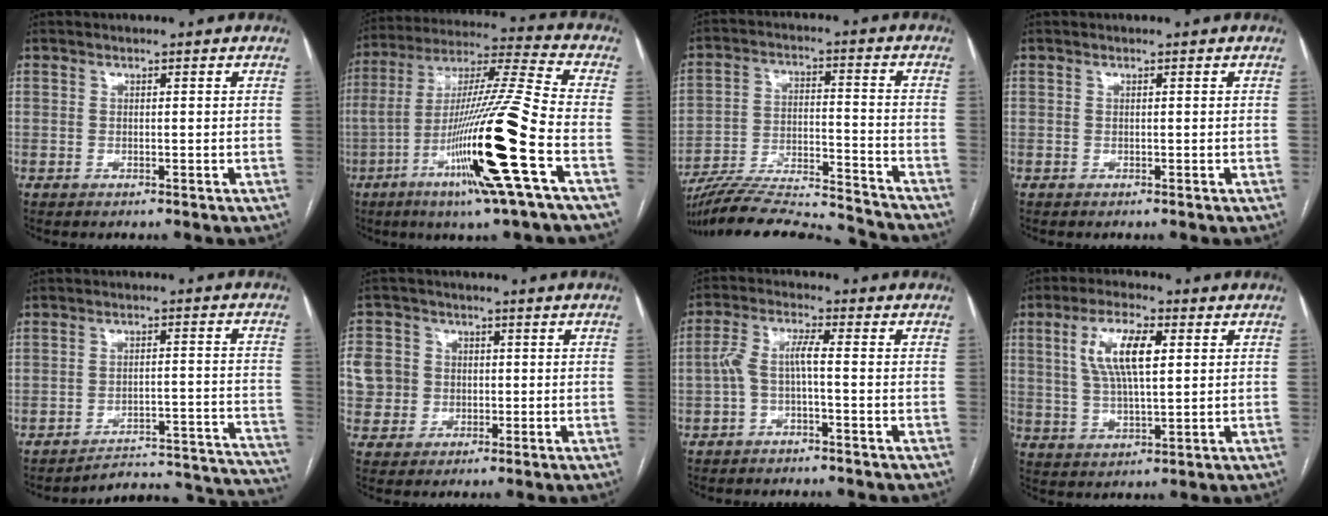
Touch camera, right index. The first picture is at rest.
{"total": 21.4, "force": [-7.5, -0.9, 20.1], "torque": [-0.388, -0.027, -0.147]}
{"total": 21.4, "force": [-20.1, 1.4, 7.1], "torque": [-0.139, -0.008, -0.317]}
{"total": 0.0}
{"total": 20.4, "force": [-20.2, 1.7, 2.6], "torque": [0.003, 0.029, -0.247]}
{"total": 12.3, "force": [-0.2, 11.7, 3.8], "torque": [-0.130, 0.040, 0.013]}
{"total": 5.0, "force": [-1.3, 0.7, 4.8], "torque": [-0.106, 0.026, -0.024]}
{"total": 9.5, "force": [2.6, 2.8, 8.7], "torque": [-0.174, 0.014, 0.053]}